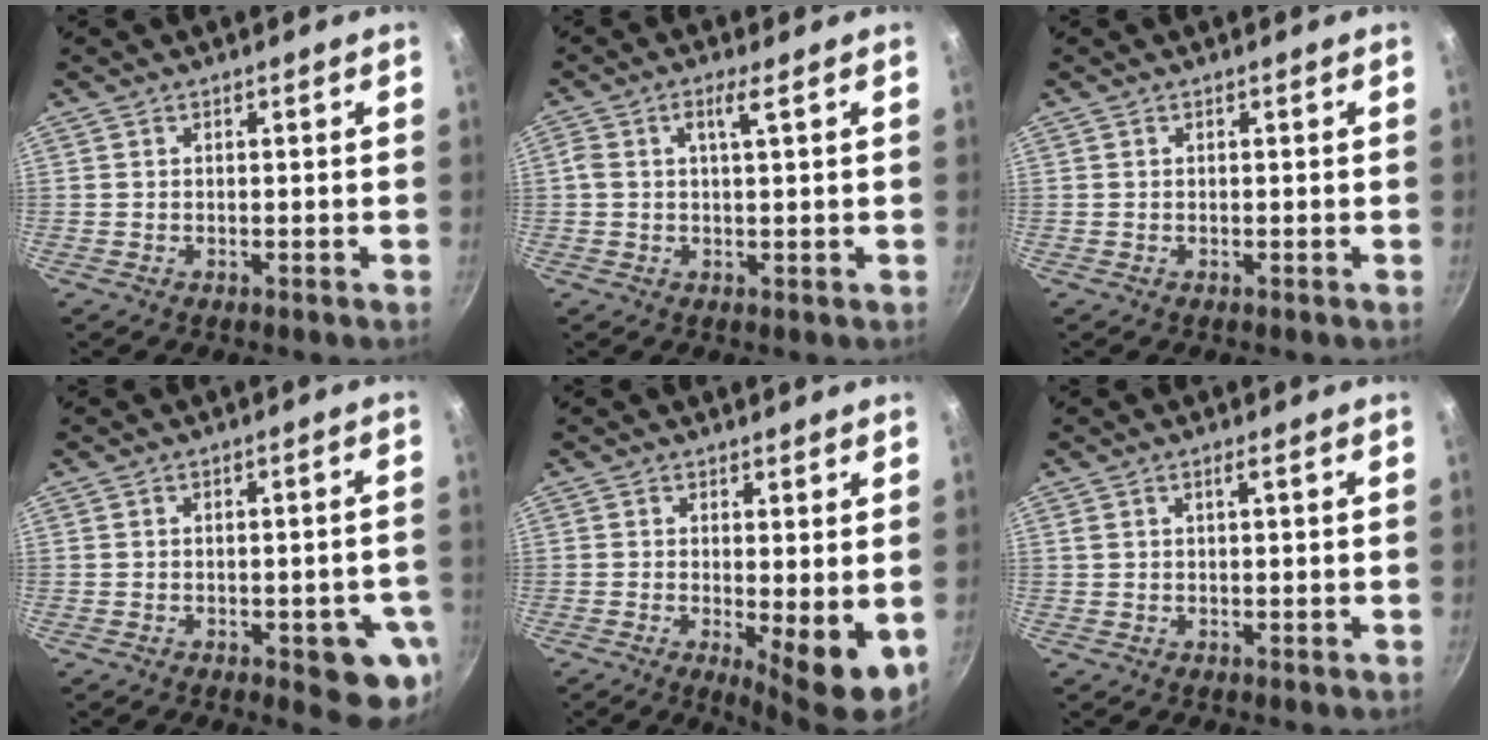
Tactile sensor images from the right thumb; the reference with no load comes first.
{"total": 3.4, "force": [0.8, 0.4, 3.3], "torque": [-0.068, 0.009, 0.017]}
{"total": 0.0}
{"total": 9.2, "force": [-3.0, 3.8, 7.8], "torque": [-0.061, 0.004, -0.035]}
{"total": 7.7, "force": [-0.7, 2.2, 7.4], "torque": [-0.095, -0.014, -0.001]}
{"total": 1.3, "force": [0.4, 0.1, 1.3], "torque": [-0.019, 0.002, 0.007]}